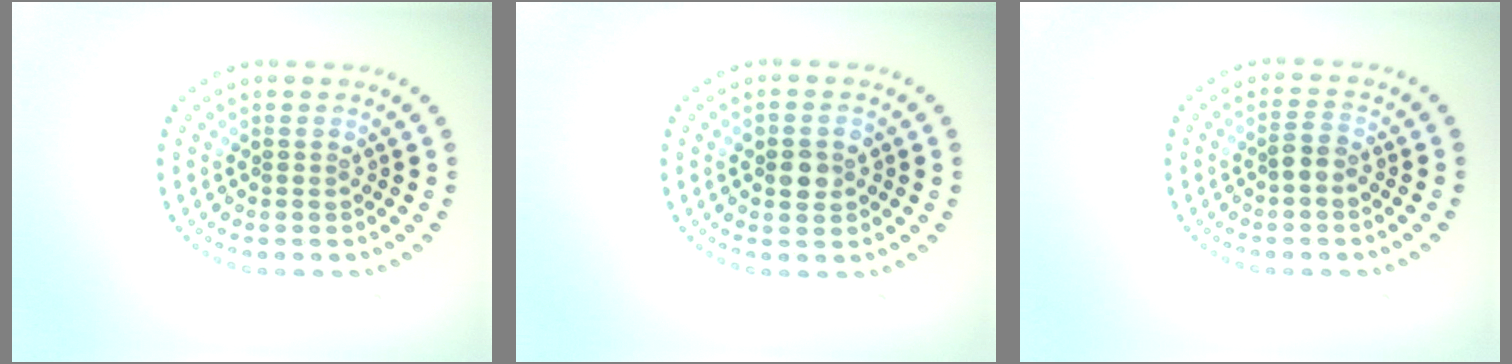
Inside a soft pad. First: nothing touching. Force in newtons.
{"total": 2.5, "press": 2.5, "slide": 0.3}
{"total": 1.4, "press": 1.3, "slide": 0.7}